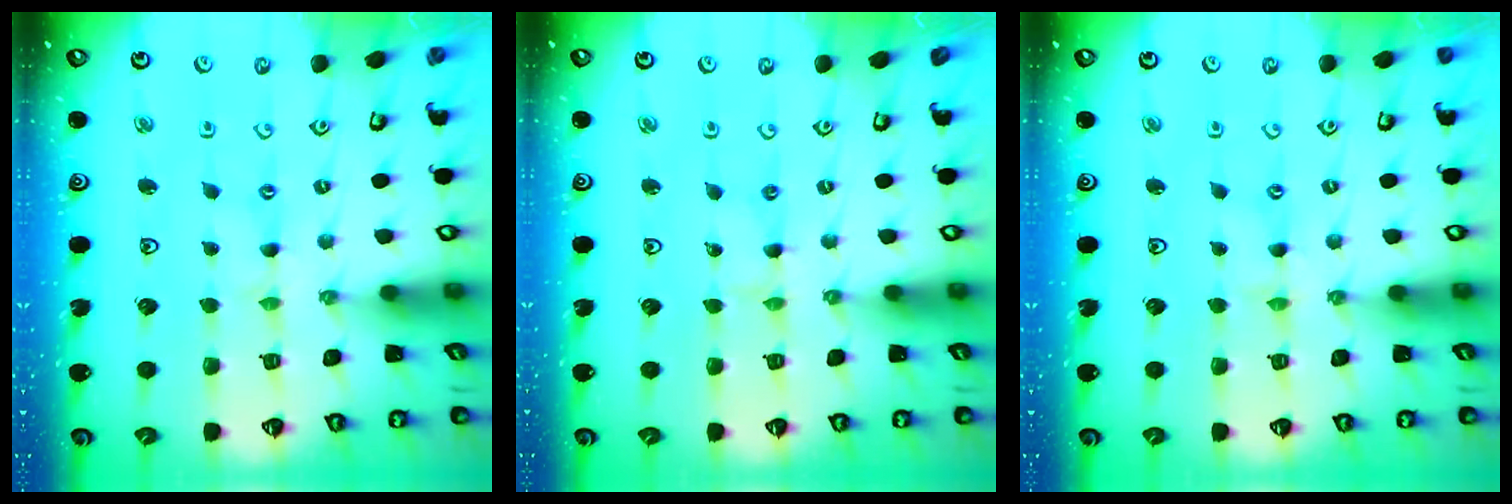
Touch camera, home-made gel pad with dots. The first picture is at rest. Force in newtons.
{"total": 1.3, "press": 1.3, "slide": 0.1}
{"total": 1.2, "press": 1.1, "slide": 0.2}